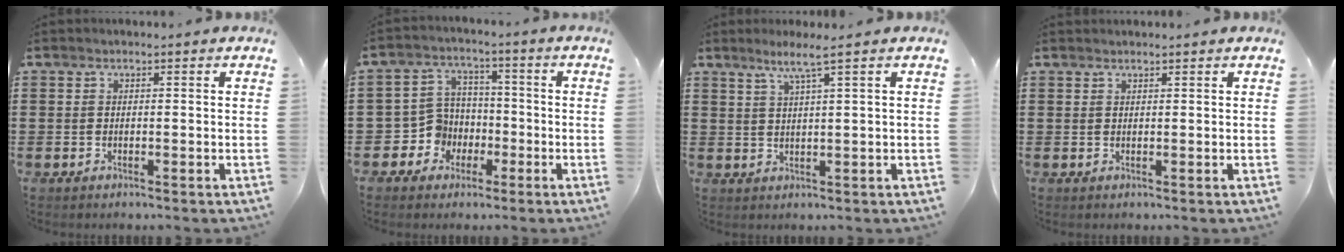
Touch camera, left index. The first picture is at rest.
{"total": 6.4, "force": [-1.8, 5.9, 1.7], "torque": [-0.072, 0.007, -0.036]}
{"total": 3.6, "force": [2.0, -0.6, 2.9], "torque": [-0.062, 0.000, 0.033]}
{"total": 0.7, "force": [0.7, 0.0, 0.2], "torque": [-0.004, -0.001, 0.015]}